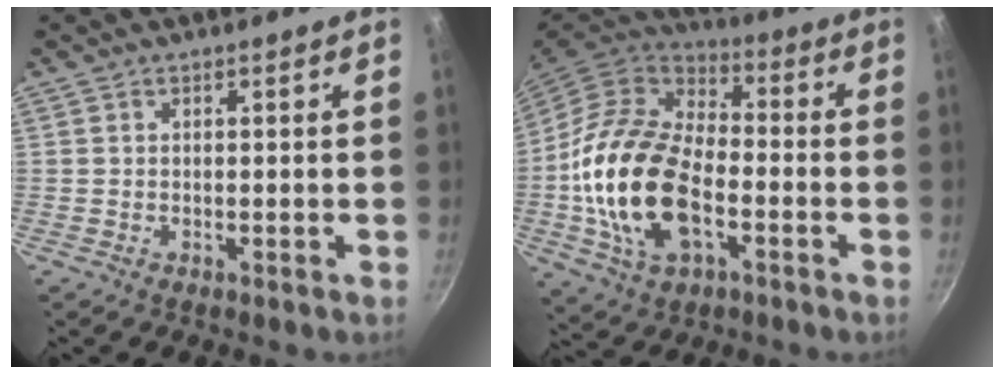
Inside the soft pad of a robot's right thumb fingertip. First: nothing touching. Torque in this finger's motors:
{"motor_torque": [-0.25, 1.59, 2.35, -0.43, 0.67]}